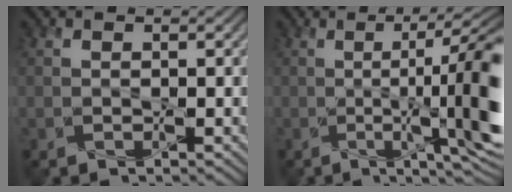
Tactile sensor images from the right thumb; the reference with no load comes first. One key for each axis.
{"total": 13.0, "fx": -0.8, "fy": 2.5, "fz": 12.7, "tx": -0.158, "ty": 0.005, "tz": -0.013}